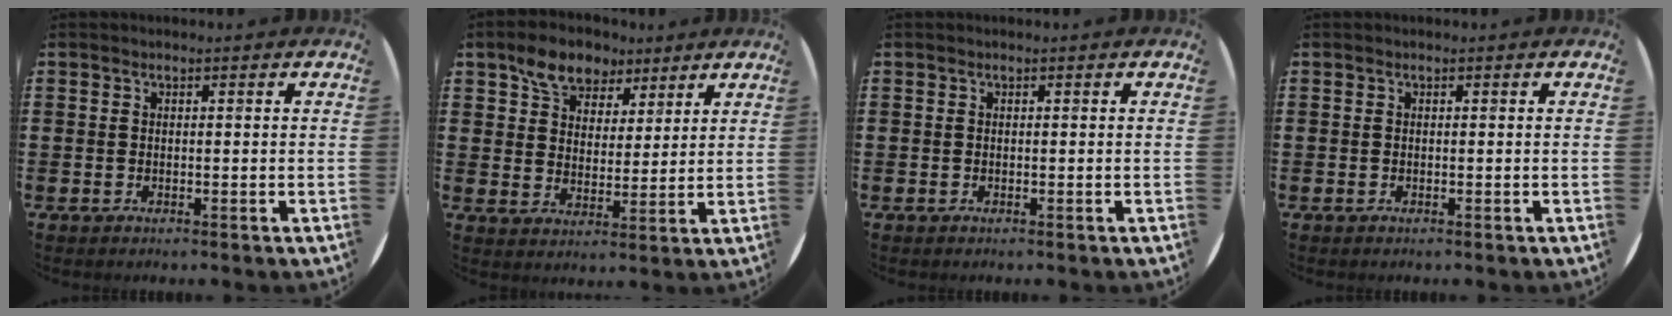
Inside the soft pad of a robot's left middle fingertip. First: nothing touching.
{"total": 6.8, "force": [5.3, 3.9, 1.7], "torque": [-0.049, -0.001, 0.098]}
{"total": 0.0}
{"total": 0.0}